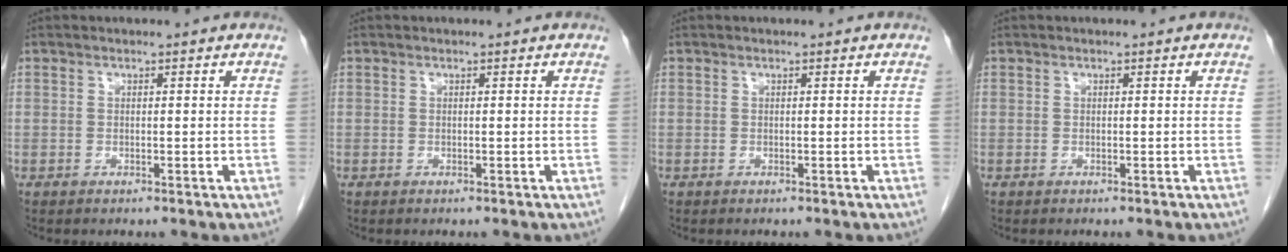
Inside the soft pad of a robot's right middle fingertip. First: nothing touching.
{"total": 0.0}
{"total": 0.0}
{"total": 0.0}